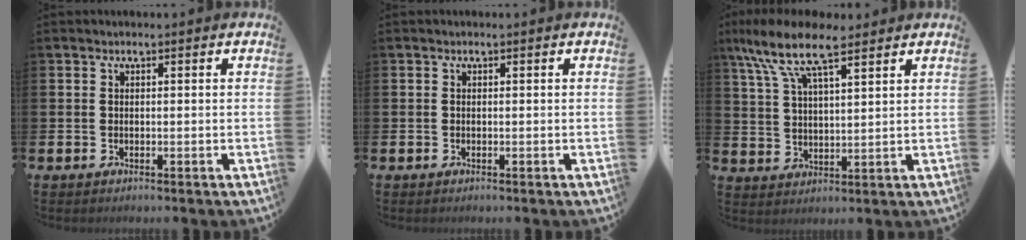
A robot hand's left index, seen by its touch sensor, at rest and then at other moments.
{"total": 0.0}
{"total": 9.3, "force": [7.2, 2.7, 5.1], "torque": [-0.118, -0.021, 0.129]}